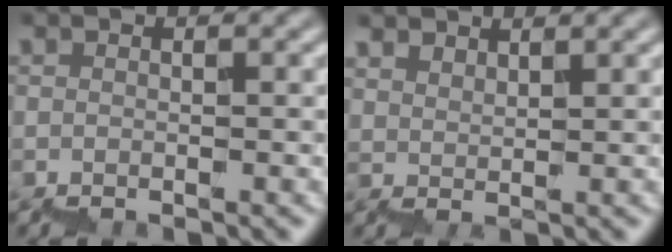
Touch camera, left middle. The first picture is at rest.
{"total": 2.8, "force": [2.8, 0.2, 0.1], "torque": [0.008, 0.009, 0.053]}